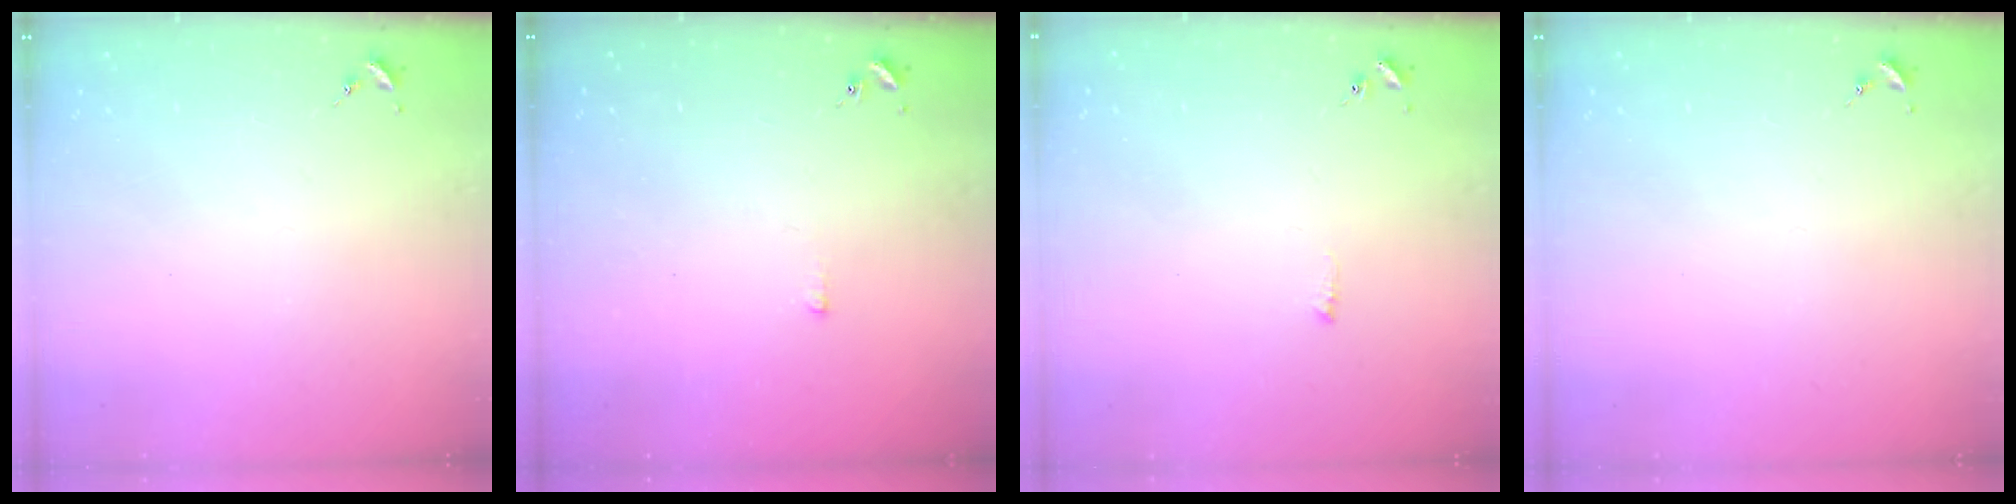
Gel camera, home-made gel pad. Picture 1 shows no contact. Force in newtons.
{"total": 1.6, "press": 1.6, "slide": 0.2}
{"total": 3.5, "press": 3.4, "slide": 0.5}
{"total": 0.0}